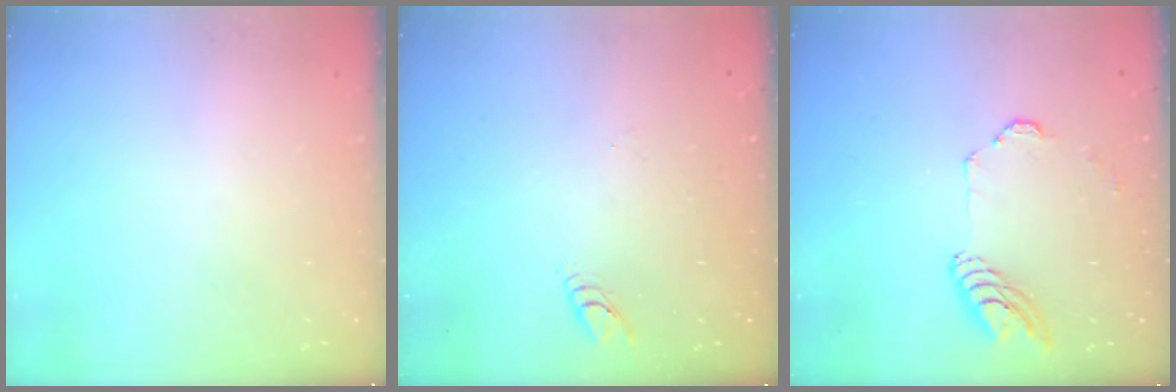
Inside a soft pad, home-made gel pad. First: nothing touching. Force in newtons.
{"total": 2.8, "press": 2.8, "slide": 0.2}
{"total": 9.8, "press": 9.7, "slide": 0.7}